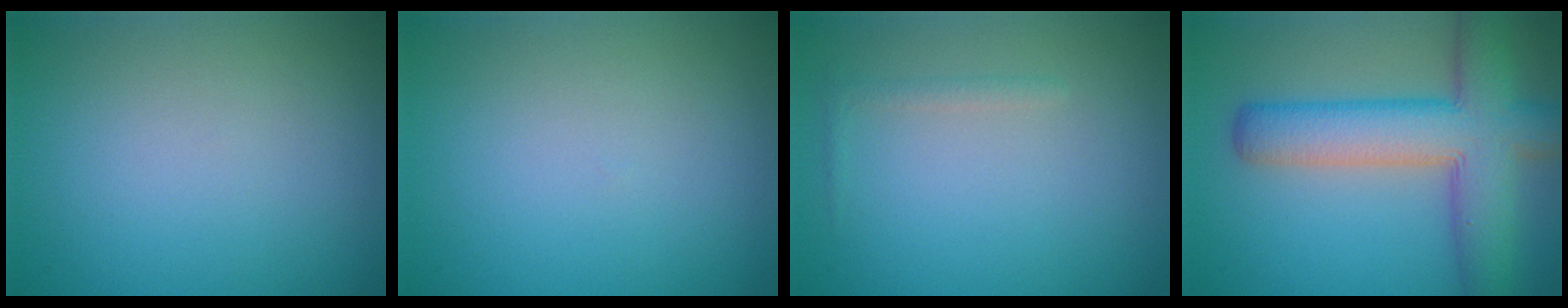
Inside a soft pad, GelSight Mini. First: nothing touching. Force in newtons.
{"total": 0.0}
{"total": 0.8, "press": 0.8, "slide": 0.0}
{"total": 8.3, "press": 8.3, "slide": 0.3}